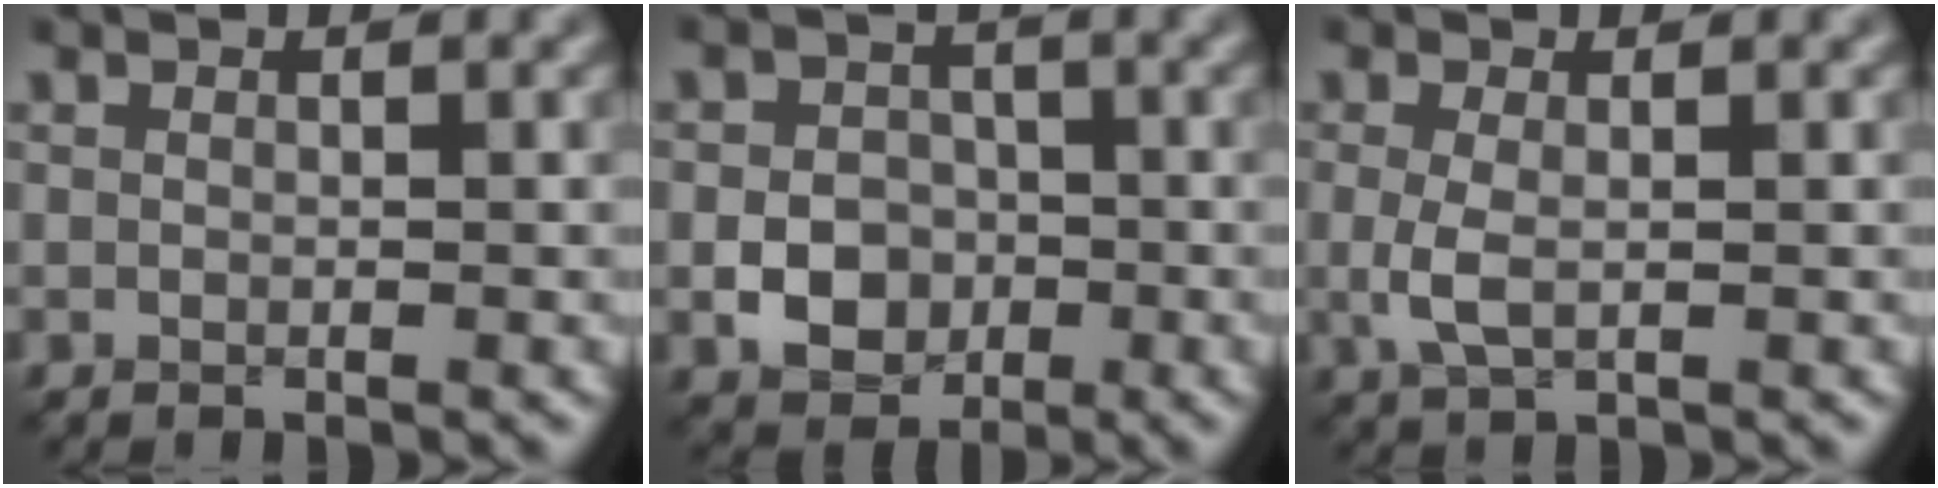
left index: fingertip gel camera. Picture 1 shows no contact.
{"total": 4.0, "force": [-1.3, 3.2, 2.0], "torque": [-0.031, -0.001, -0.026]}
{"total": 2.1, "force": [-0.1, 0.8, 1.9], "torque": [-0.052, -0.003, -0.003]}